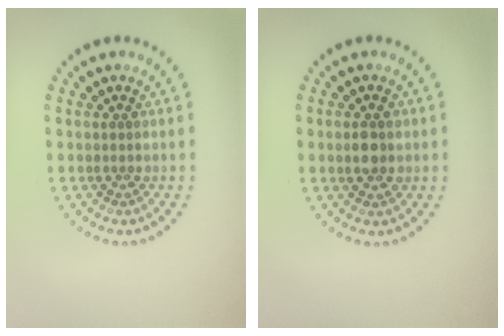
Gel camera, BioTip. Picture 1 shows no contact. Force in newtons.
{"total": 1.9, "press": 1.9, "slide": 0.3}